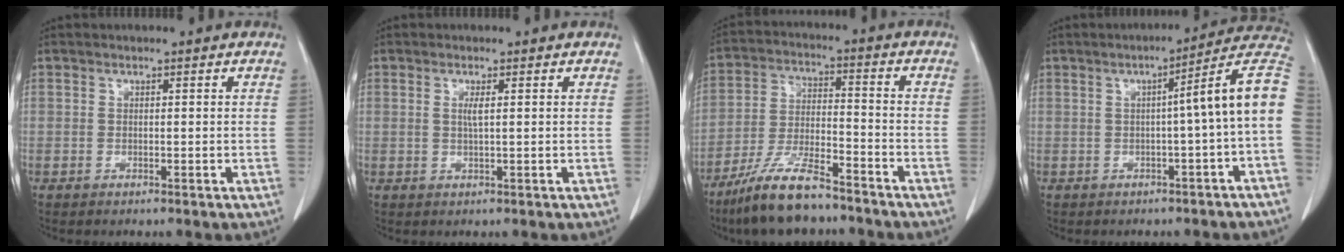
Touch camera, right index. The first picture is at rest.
{"total": 1.5, "force": [0.3, -0.1, 1.4], "torque": [-0.033, 0.000, 0.005]}
{"total": 12.0, "force": [-9.4, 2.2, 7.1], "torque": [-0.142, -0.019, -0.173]}
{"total": 9.6, "force": [-0.5, -1.1, 9.5], "torque": [-0.112, 0.027, -0.015]}